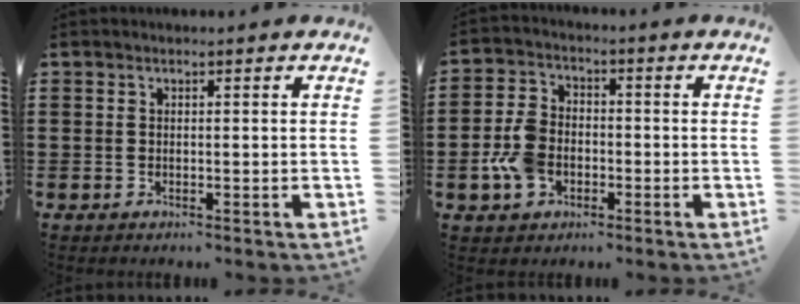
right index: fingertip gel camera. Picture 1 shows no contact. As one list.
[{"total": 6.7, "force": [-2.0, 4.7, 4.3], "torque": [-0.111, 0.006, -0.043]}]